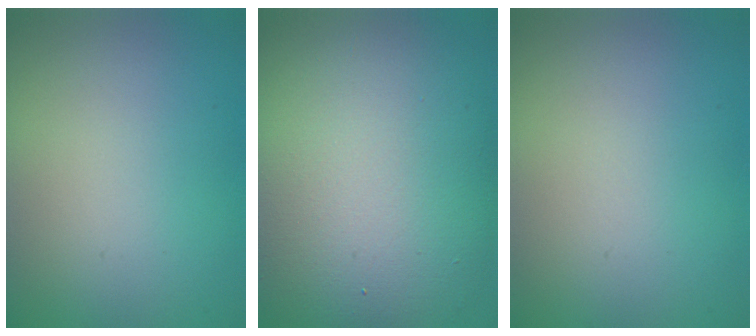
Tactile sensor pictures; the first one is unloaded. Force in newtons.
{"total": 14.1, "press": 14.1, "slide": 1.2}
{"total": 0.0}